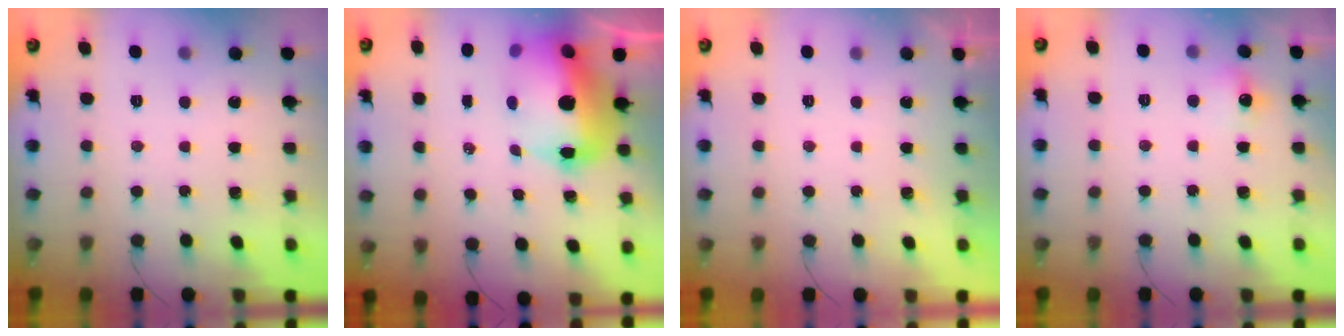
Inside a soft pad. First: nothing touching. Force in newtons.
{"total": 15.3, "press": 14.9, "slide": 3.3}
{"total": 0.6, "press": 0.2, "slide": 0.5}
{"total": 6.2, "press": 5.9, "slide": 1.8}